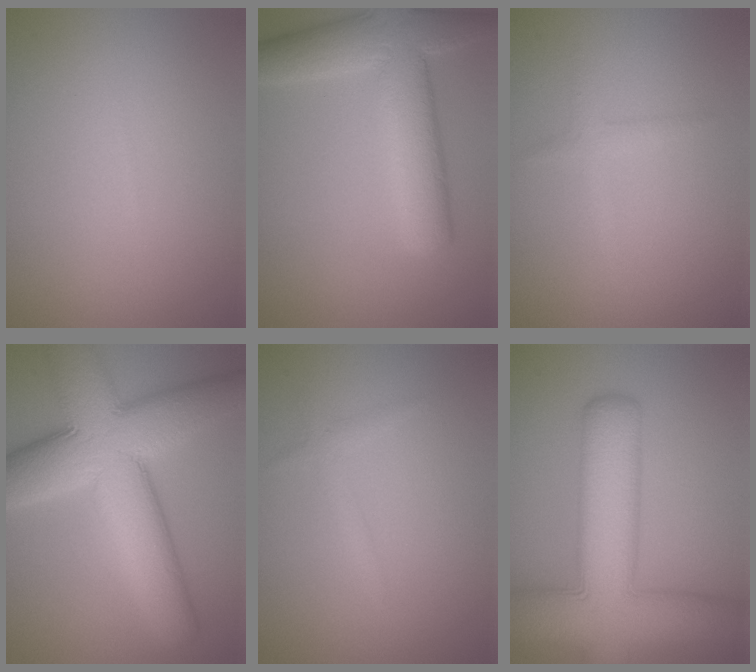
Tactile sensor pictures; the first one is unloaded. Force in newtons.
{"total": 7.8, "press": 7.8, "slide": 0.5}
{"total": 0.7, "press": 0.6, "slide": 0.1}
{"total": 12.2, "press": 12.2, "slide": 0.5}
{"total": 1.1, "press": 1.1, "slide": 0.2}
{"total": 11.3, "press": 11.3, "slide": 0.5}